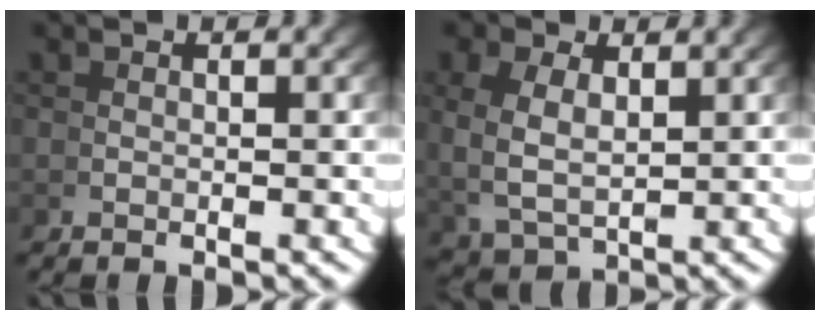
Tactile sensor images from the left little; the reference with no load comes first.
{"total": 4.4, "force": [1.3, 3.1, 2.9], "torque": [-0.078, -0.016, 0.039]}